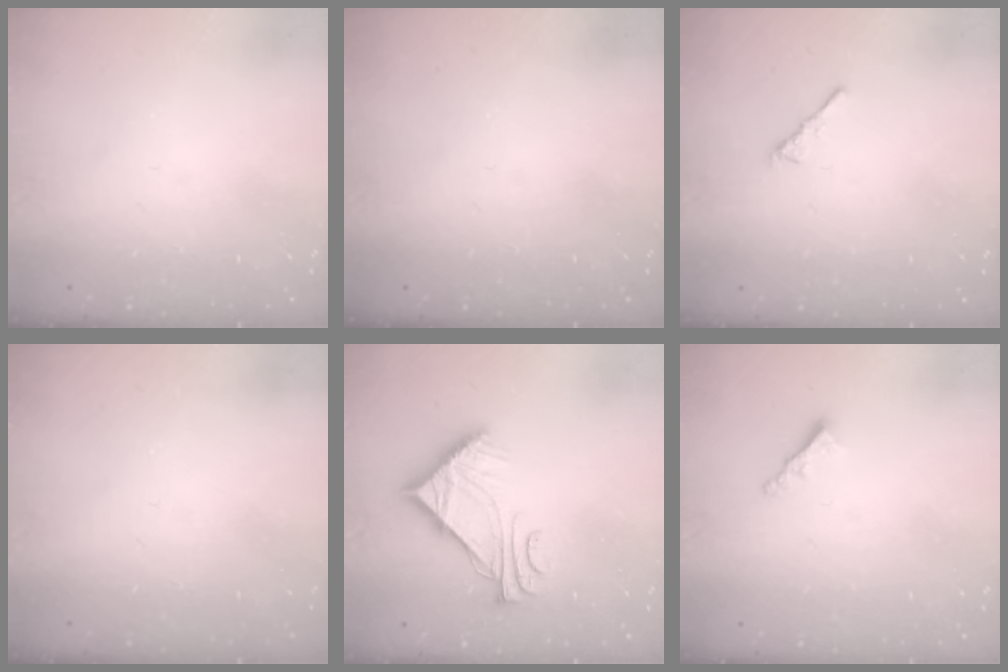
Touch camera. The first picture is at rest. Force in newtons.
{"total": 0.0}
{"total": 2.9, "press": 2.8, "slide": 0.7}
{"total": 0.0}
{"total": 9.1, "press": 9.0, "slide": 0.9}
{"total": 2.5, "press": 2.5, "slide": 0.3}